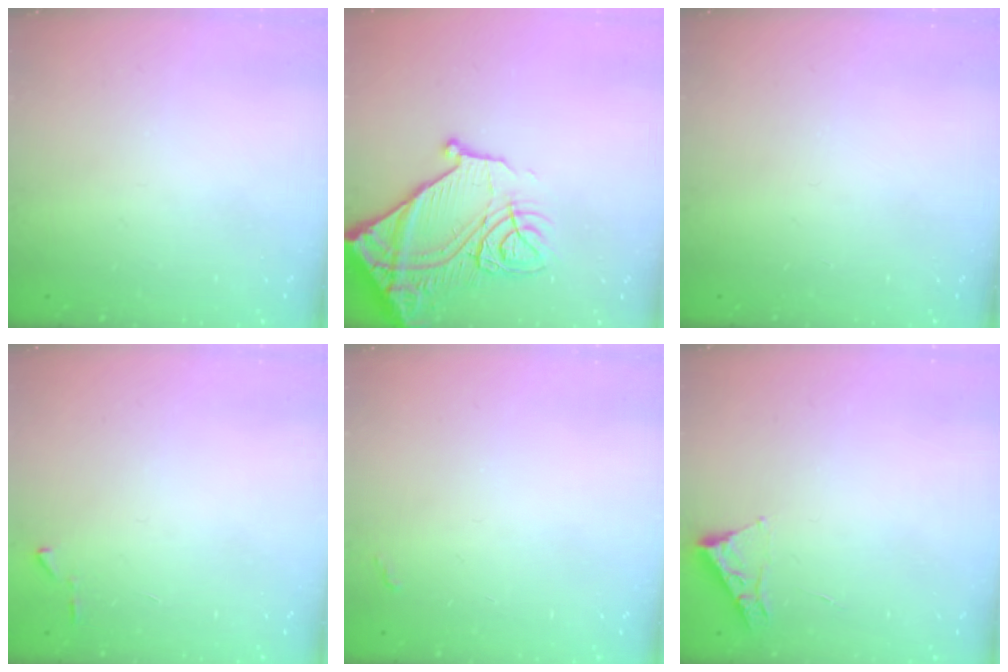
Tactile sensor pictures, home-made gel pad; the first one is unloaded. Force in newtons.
{"total": 19.6, "press": 19.5, "slide": 2.0}
{"total": 0.0}
{"total": 4.1, "press": 4.0, "slide": 0.5}
{"total": 2.8, "press": 2.8, "slide": 0.4}
{"total": 3.4, "press": 3.3, "slide": 0.5}